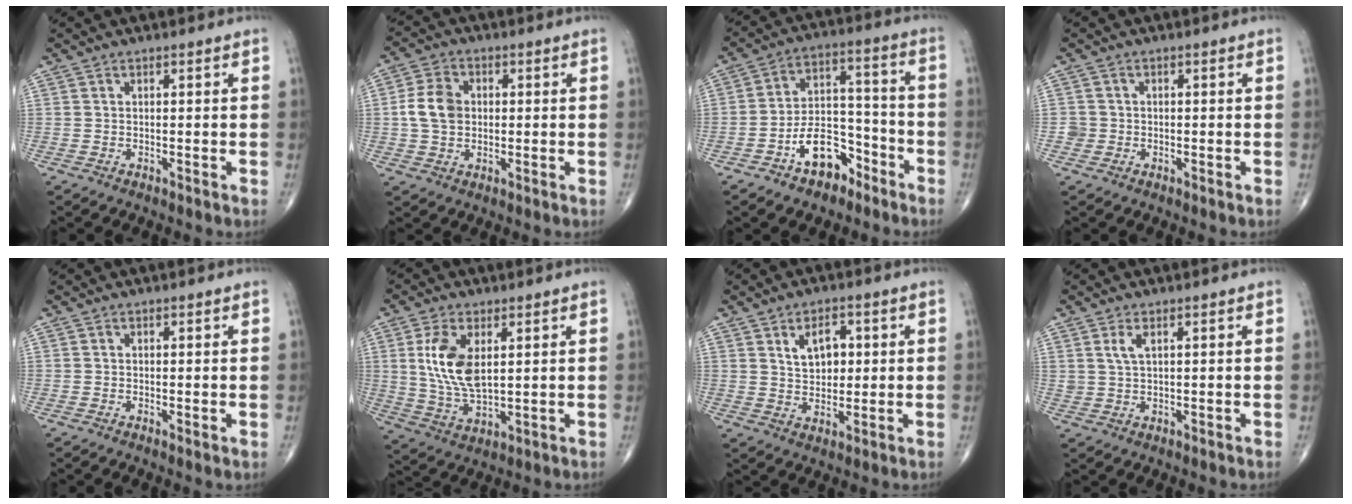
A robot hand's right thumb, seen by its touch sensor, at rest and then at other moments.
{"total": 7.1, "force": [0.3, 5.4, 4.5], "torque": [-0.078, 0.009, 0.002]}
{"total": 11.0, "force": [-6.3, 6.6, 6.1], "torque": [-0.075, 0.067, -0.106]}
{"total": 1.8, "force": [-0.4, 1.8, -0.1], "torque": [0.015, 0.008, -0.012]}
{"total": 0.7, "force": [0.0, 0.2, 0.7], "torque": [-0.015, -0.004, -0.003]}
{"total": 10.8, "force": [2.7, 5.4, 9.0], "torque": [-0.176, -0.016, 0.059]}
{"total": 6.5, "force": [2.0, 4.2, 4.5], "torque": [-0.049, -0.008, 0.035]}
{"total": 2.6, "force": [1.3, 1.1, 2.0], "torque": [-0.043, -0.003, 0.031]}